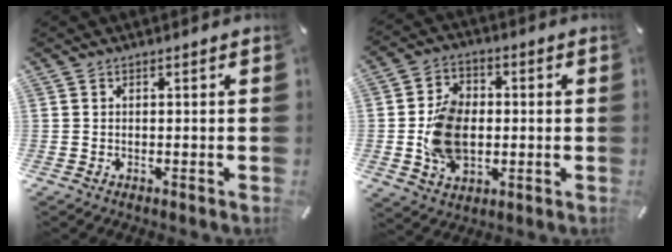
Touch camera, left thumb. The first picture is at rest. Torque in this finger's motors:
{"motor_torque": [0.51, 0.60, 1.20, 0.29, 0.36]}